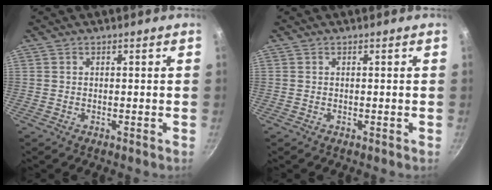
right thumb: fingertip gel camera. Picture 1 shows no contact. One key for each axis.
{"total": 0.0}